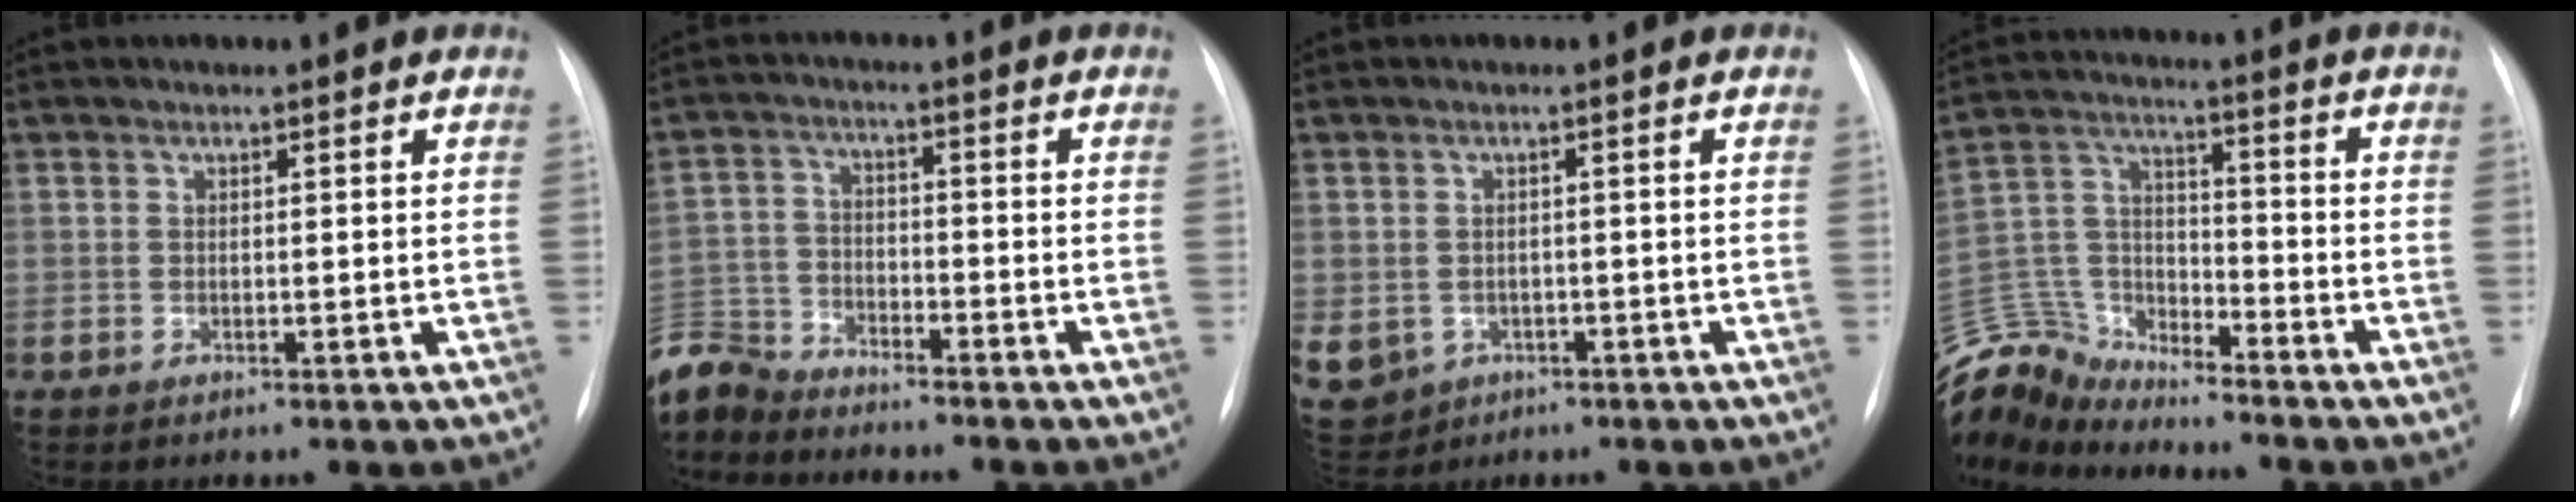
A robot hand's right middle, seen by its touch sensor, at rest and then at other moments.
{"total": 9.5, "force": [-9.3, 2.0, 1.0], "torque": [-0.033, 0.004, -0.186]}
{"total": 14.3, "force": [-5.5, 12.2, 5.1], "torque": [-0.171, -0.004, -0.064]}
{"total": 13.3, "force": [-13.0, 2.3, 0.9], "torque": [-0.034, 0.046, -0.250]}